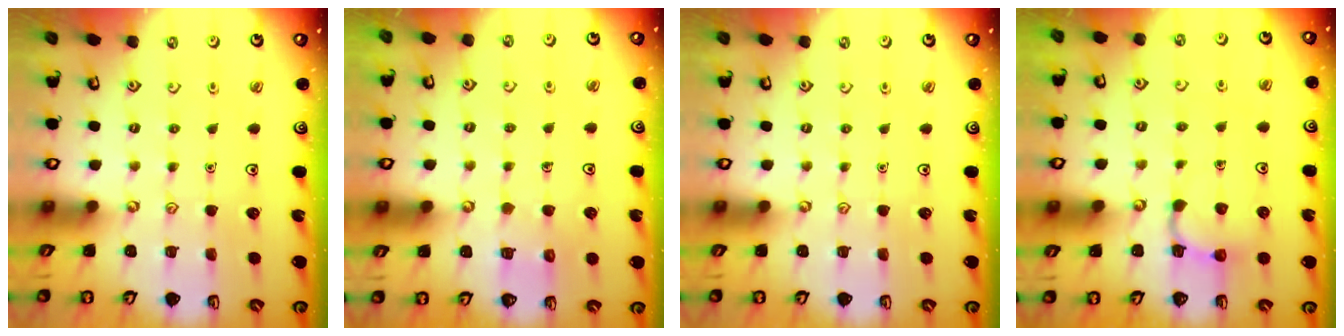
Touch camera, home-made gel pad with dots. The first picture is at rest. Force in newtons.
{"total": 3.8, "press": 3.8, "slide": 0.4}
{"total": 0.0}
{"total": 3.0, "press": 2.9, "slide": 0.7}